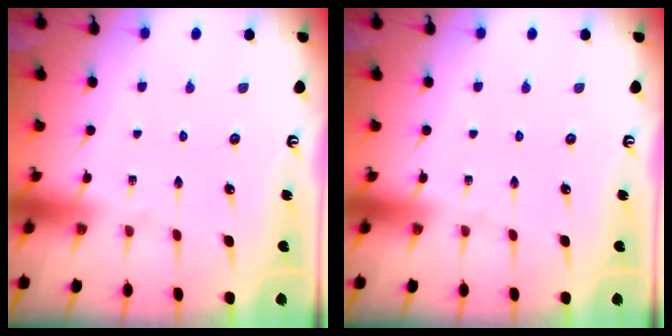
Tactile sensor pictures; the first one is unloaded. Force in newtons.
{"total": 0.0}